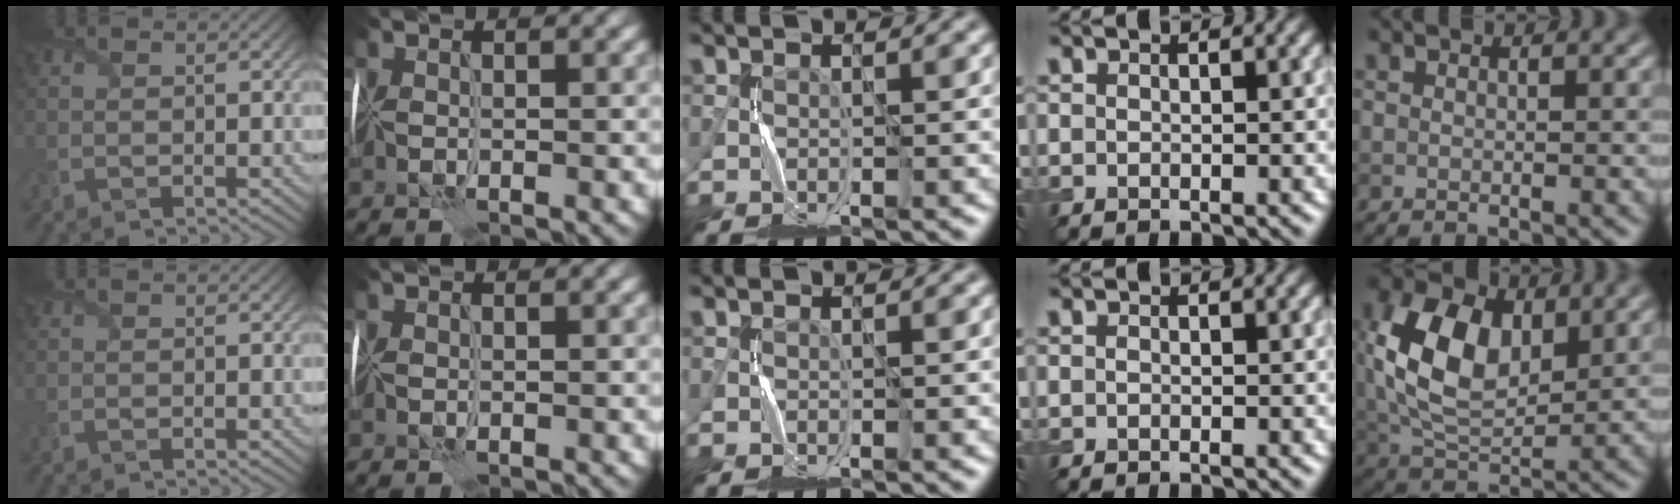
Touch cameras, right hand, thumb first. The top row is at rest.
{"little": {"total": 9.1, "force": [1.9, 5.7, 6.8], "torque": [-0.150, 0.007, 0.034]}}